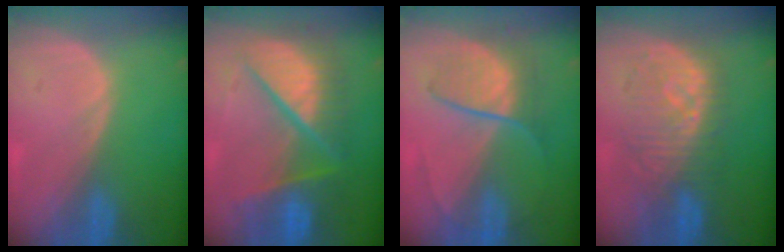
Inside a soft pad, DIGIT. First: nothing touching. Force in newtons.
{"total": 11.1, "press": 11.0, "slide": 1.3}
{"total": 6.4, "press": 6.4, "slide": 0.8}
{"total": 8.9, "press": 8.7, "slide": 1.8}